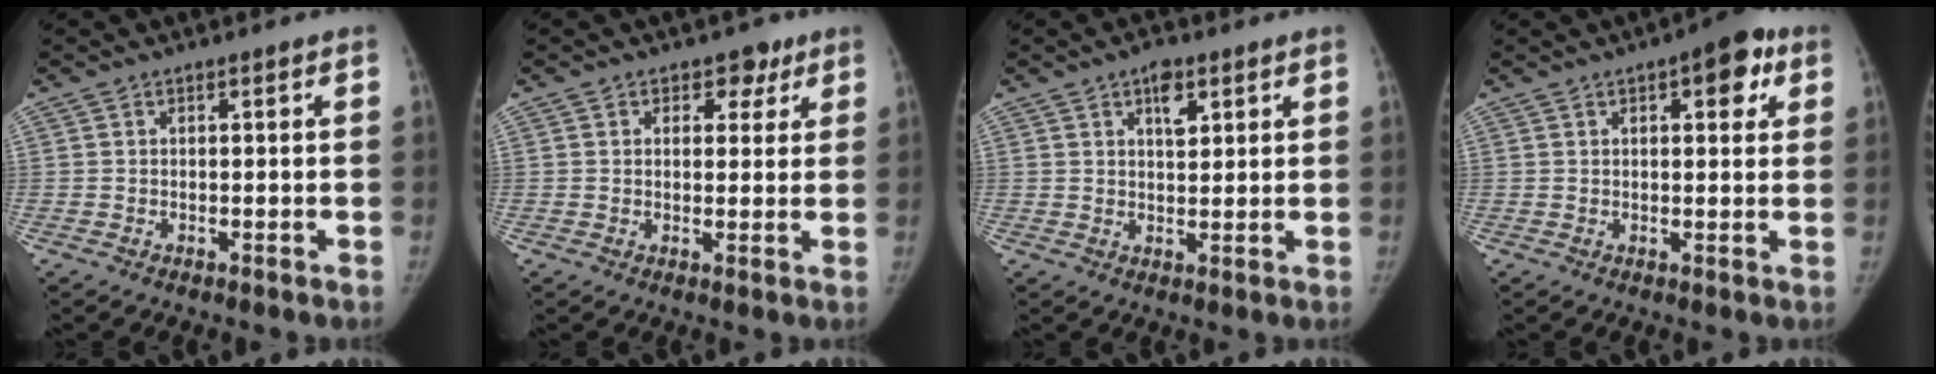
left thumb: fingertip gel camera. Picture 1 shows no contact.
{"total": 4.4, "force": [2.3, 3.3, 1.9], "torque": [0.006, -0.008, 0.028]}
{"total": 4.6, "force": [2.4, 2.3, 3.2], "torque": [-0.036, -0.008, 0.036]}
{"total": 7.1, "force": [3.2, 3.1, 5.6], "torque": [-0.038, -0.004, 0.032]}